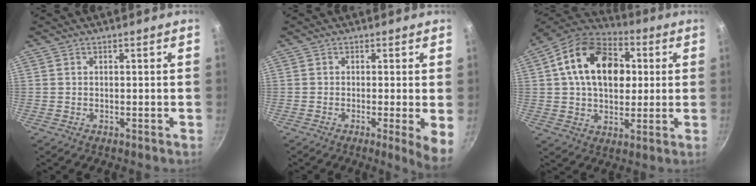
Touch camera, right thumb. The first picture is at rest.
{"total": 5.4, "force": [-0.7, 0.4, 5.3], "torque": [-0.065, -0.011, -0.010]}
{"total": 19.3, "force": [3.9, 13.2, 13.5], "torque": [-0.194, 0.014, 0.050]}